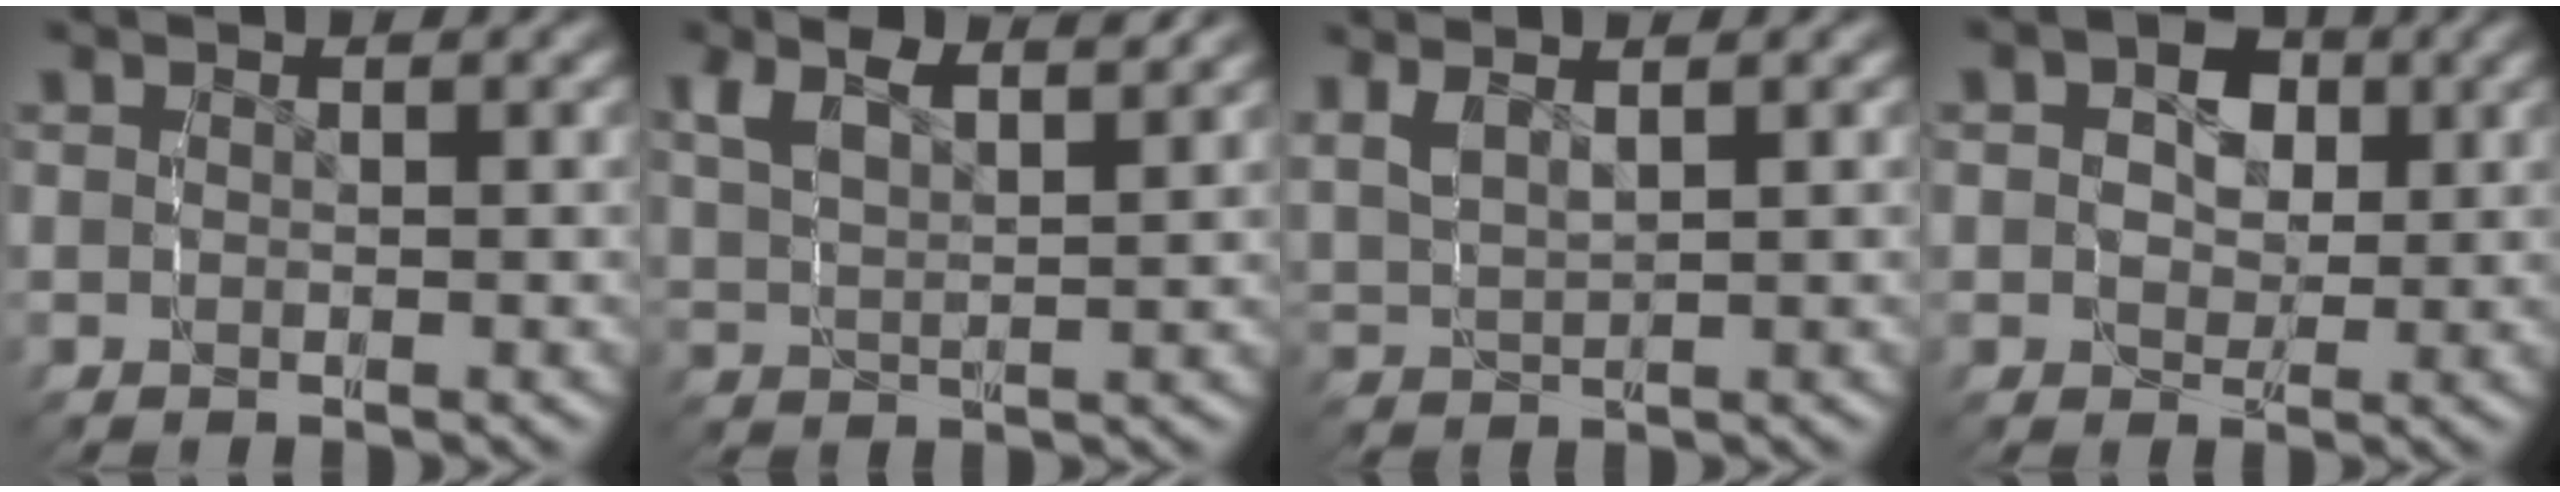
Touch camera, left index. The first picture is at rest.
{"total": 4.1, "force": [3.0, 1.3, 2.4], "torque": [-0.051, 0.002, 0.058]}
{"total": 2.8, "force": [2.1, 1.0, 1.5], "torque": [-0.037, 0.006, 0.042]}
{"total": 3.7, "force": [0.8, 3.0, 2.1], "torque": [-0.034, -0.010, 0.010]}